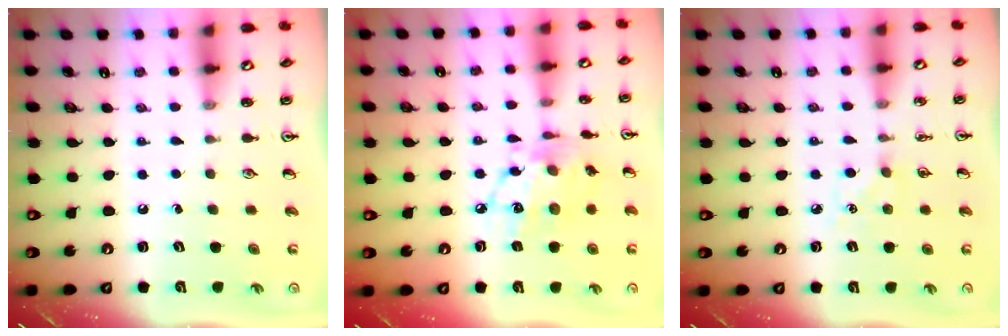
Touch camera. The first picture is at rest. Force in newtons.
{"total": 14.4, "press": 14.4, "slide": 1.2}
{"total": 6.2, "press": 6.2, "slide": 0.7}